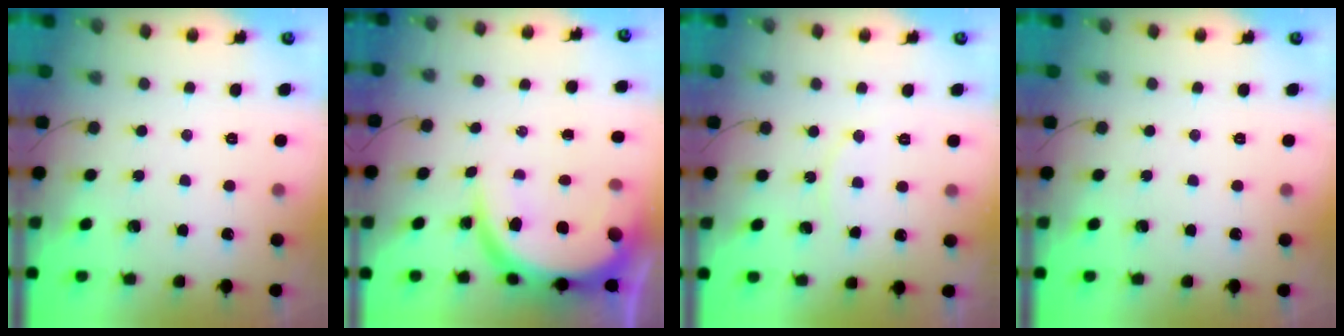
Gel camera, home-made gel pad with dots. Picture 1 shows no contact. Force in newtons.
{"total": 10.9, "press": 10.9, "slide": 0.9}
{"total": 5.2, "press": 5.2, "slide": 0.2}
{"total": 0.0}